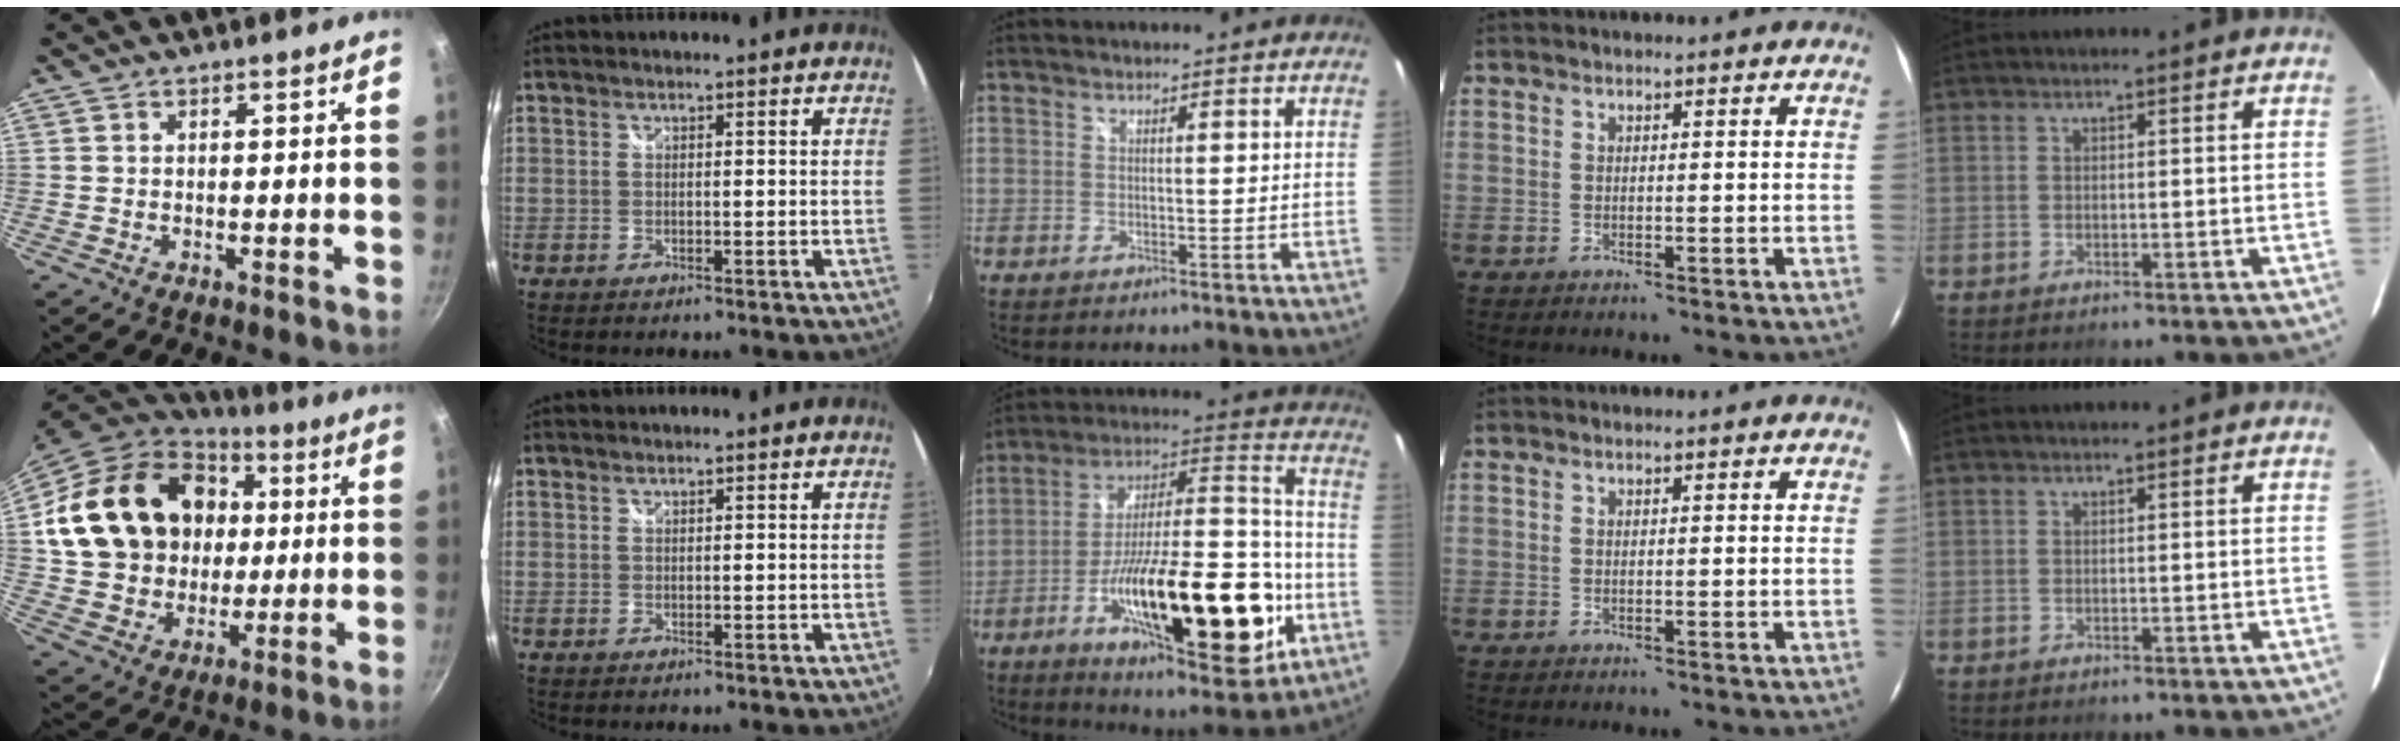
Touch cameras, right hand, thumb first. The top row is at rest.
{"thumb": {"total": 25.0, "force": [4.3, 20.1, 14.2], "torque": [-0.238, 0.022, 0.088]}, "middle": {"total": 29.0, "force": [-10.5, 9.9, 25.2], "torque": [-0.395, -0.006, -0.160]}}